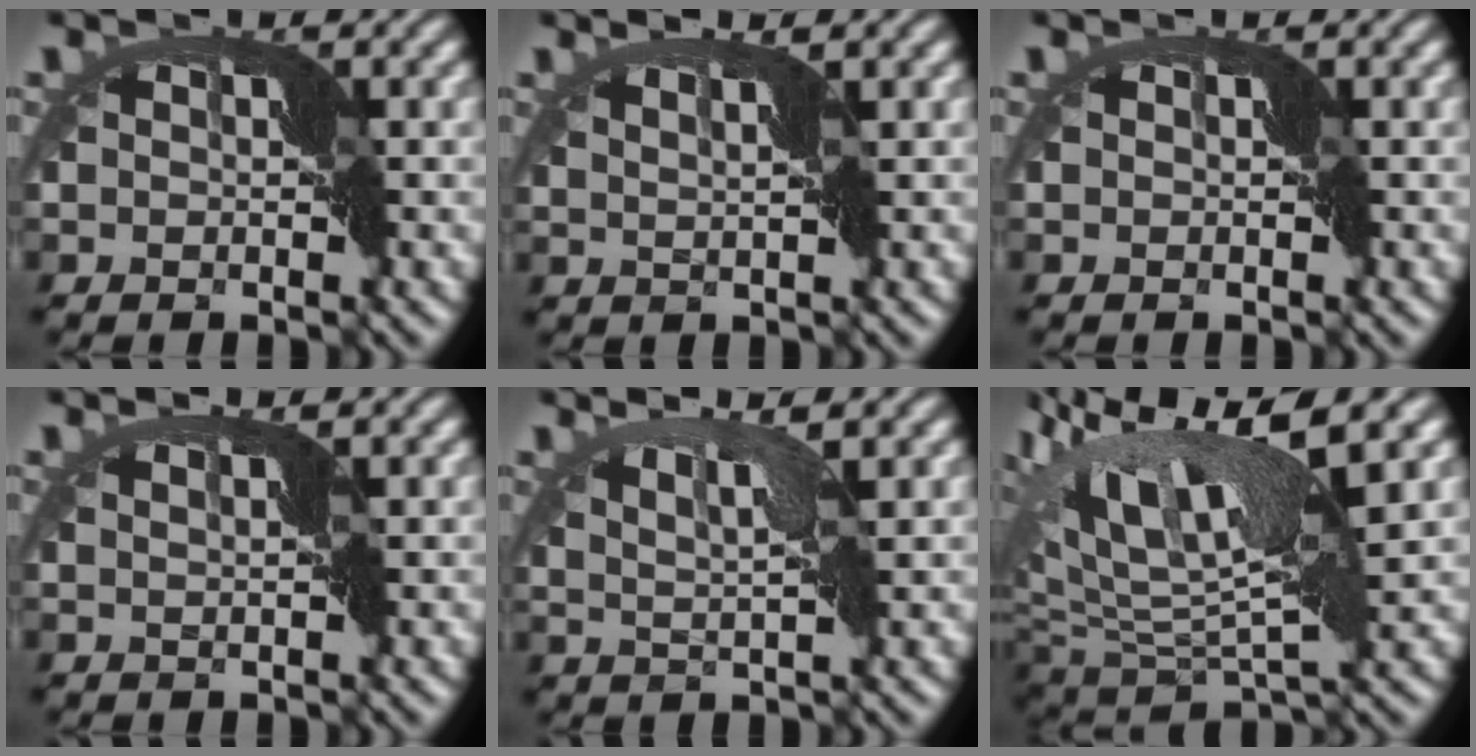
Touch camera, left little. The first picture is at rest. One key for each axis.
{"total": 2.0, "fx": 1.3, "fy": -1.5, "fz": -0.4, "tx": 0.001, "ty": -0.002, "tz": 0.026}
{"total": 0.0}
{"total": 1.1, "fx": 0.7, "fy": -0.8, "fz": -0.1, "tx": -0.007, "ty": 0.001, "tz": 0.012}
{"total": 2.4, "fx": 2.1, "fy": -1.0, "fz": 0.8, "tx": -0.017, "ty": 0.007, "tz": 0.027}
{"total": 11.0, "fx": 6.2, "fy": 2.7, "fz": 8.7, "tx": -0.195, "ty": 0.008, "tz": 0.111}